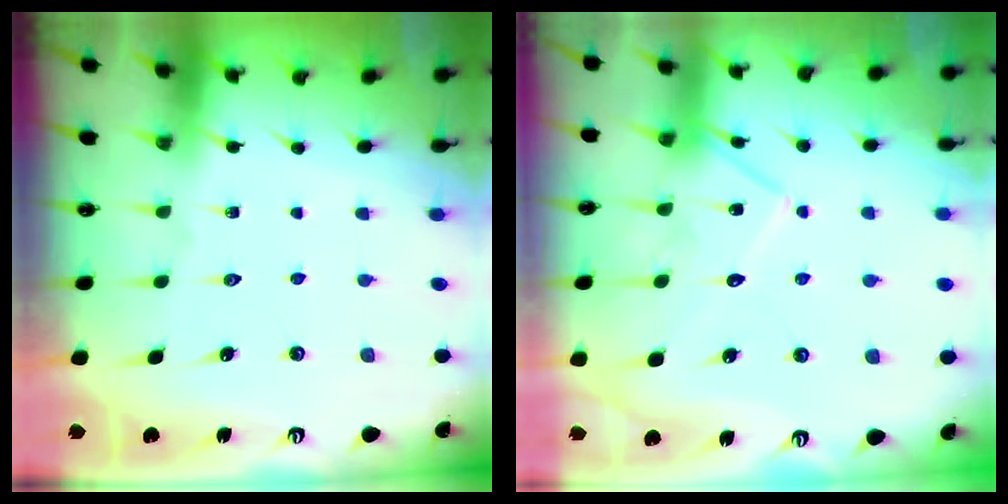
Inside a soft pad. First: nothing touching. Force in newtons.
{"total": 12.3, "press": 12.3, "slide": 1.0}